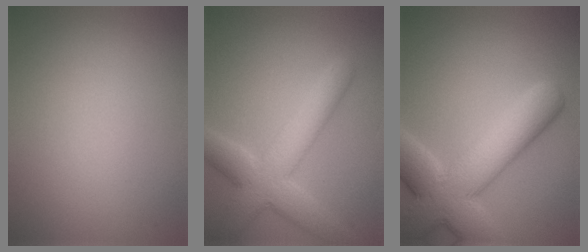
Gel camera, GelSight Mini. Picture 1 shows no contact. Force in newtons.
{"total": 6.7, "press": 6.7, "slide": 0.6}
{"total": 9.9, "press": 9.9, "slide": 0.8}